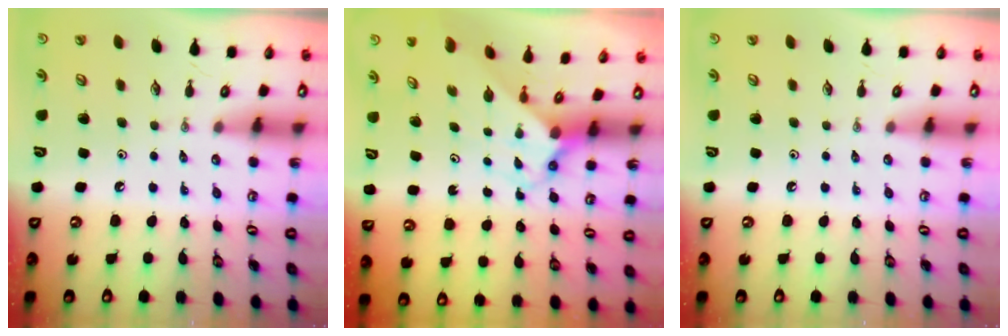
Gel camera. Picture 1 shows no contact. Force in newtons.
{"total": 2.9, "press": 2.9, "slide": 0.3}
{"total": 0.0}